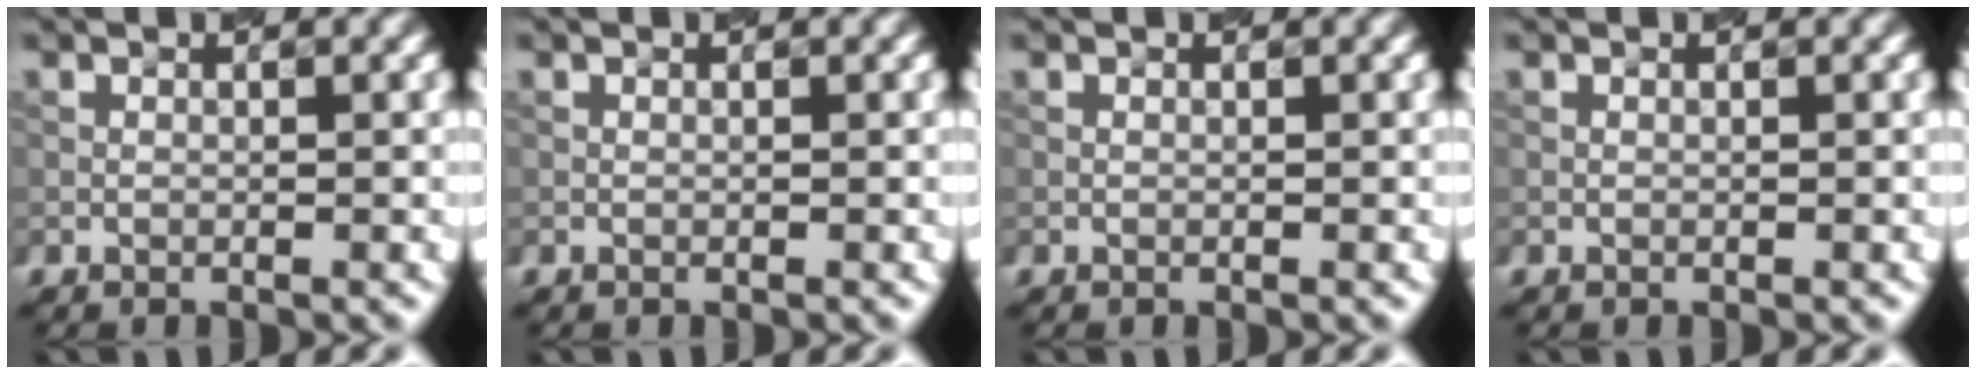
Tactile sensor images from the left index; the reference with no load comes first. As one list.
[{"total": 0.0}, {"total": 0.0}, {"total": 0.0}]